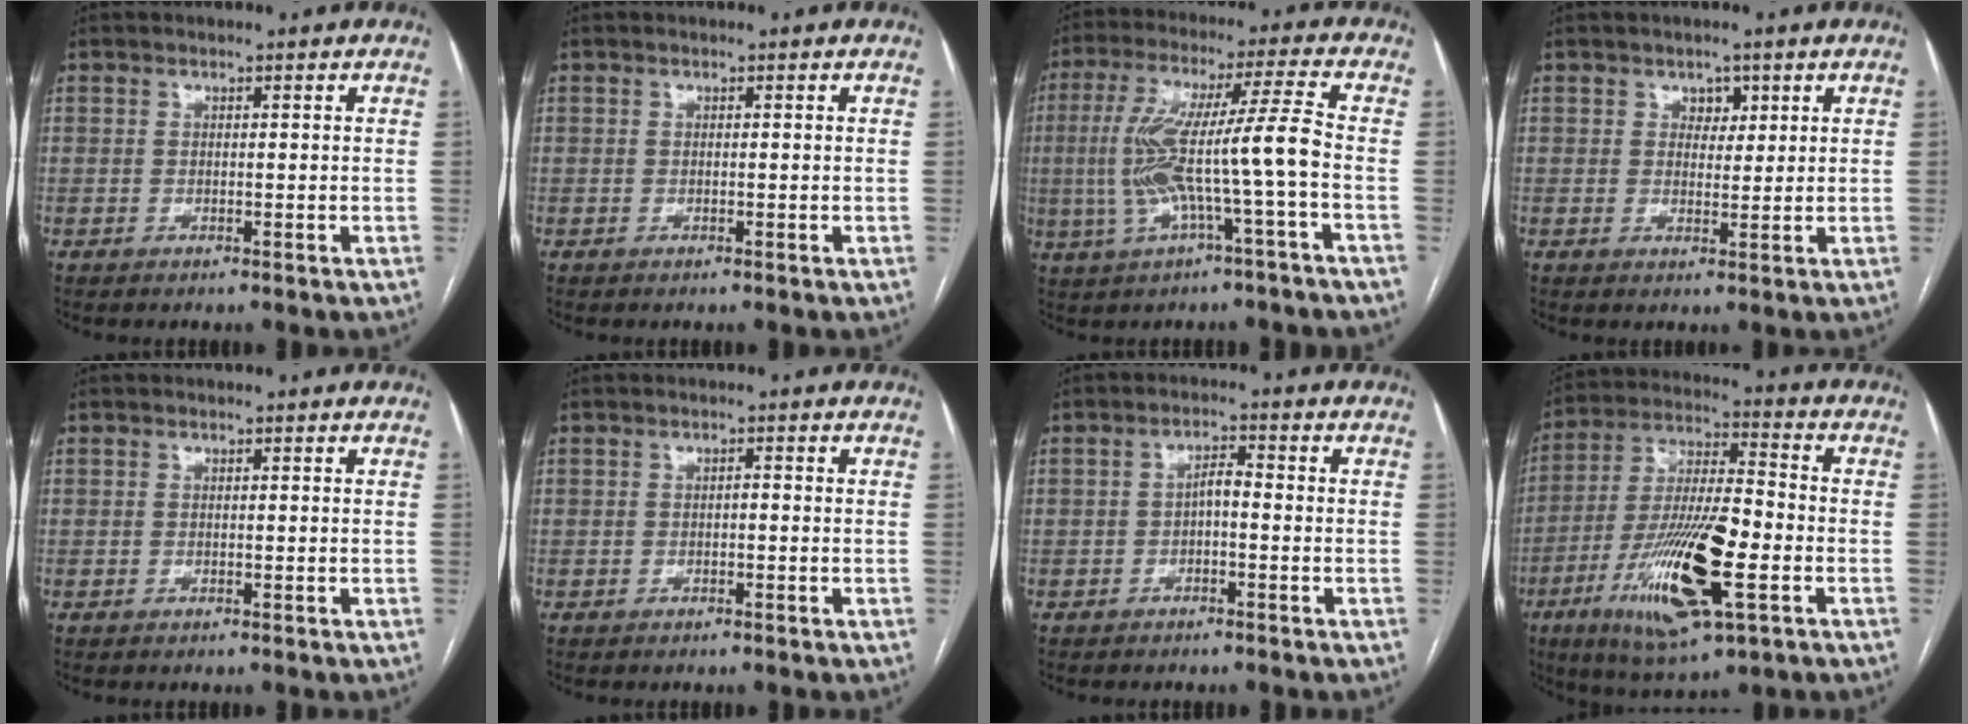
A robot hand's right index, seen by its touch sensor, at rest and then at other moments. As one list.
[{"total": 0.0}, {"total": 11.9, "force": [-2.2, -0.4, 11.7], "torque": [-0.238, 0.023, -0.041]}, {"total": 2.4, "force": [1.2, 1.7, 1.2], "torque": [-0.010, 0.001, 0.019]}, {"total": 0.0}, {"total": 0.6, "force": [-0.2, 0.2, 0.5], "torque": [-0.006, 0.003, -0.004]}, {"total": 2.4, "force": [-0.6, 0.8, 2.2], "torque": [-0.035, 0.010, -0.010]}, {"total": 18.3, "force": [-6.1, 4.4, 16.7], "torque": [-0.327, -0.015, -0.100]}]